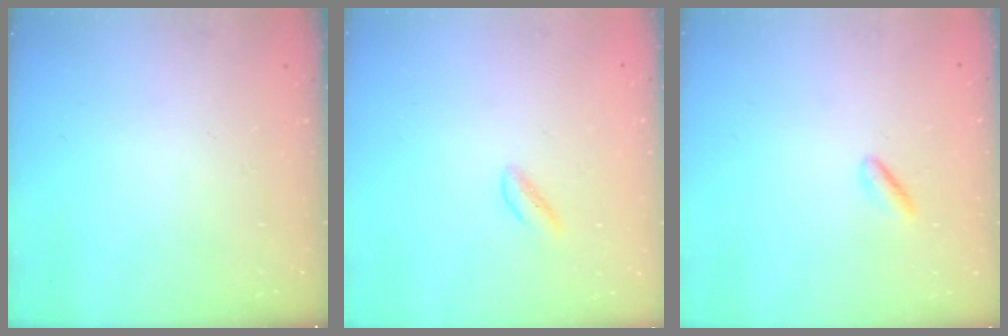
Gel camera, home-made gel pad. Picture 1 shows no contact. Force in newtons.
{"total": 0.0}
{"total": 1.0, "press": 0.7, "slide": 0.7}